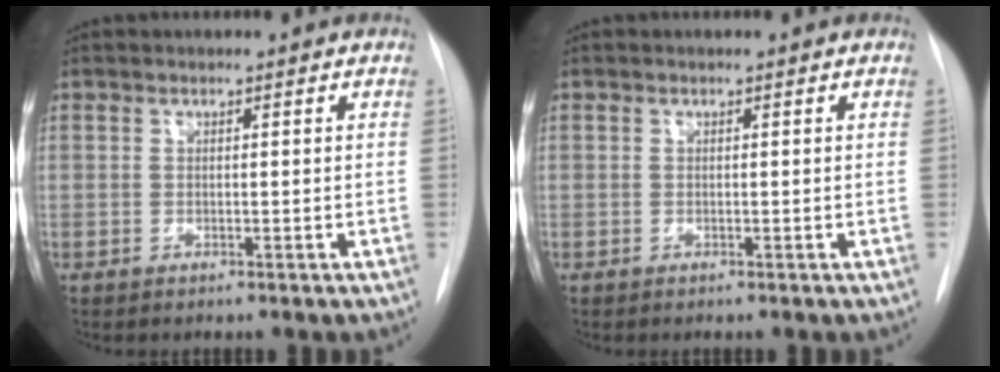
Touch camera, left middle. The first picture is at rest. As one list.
[{"total": 0.0}]